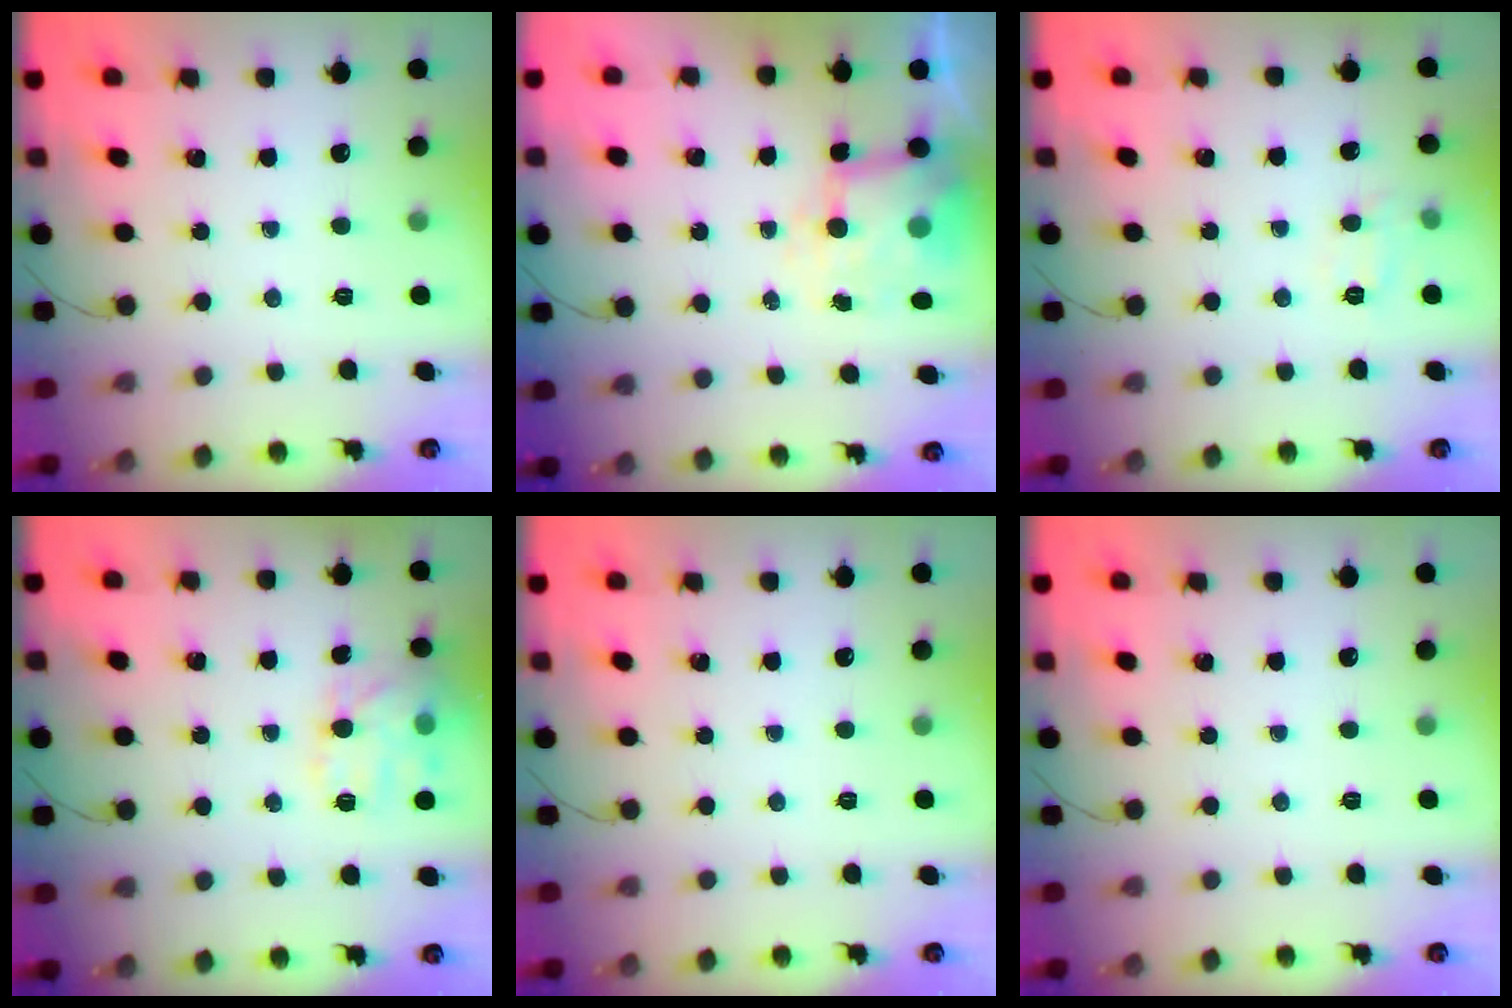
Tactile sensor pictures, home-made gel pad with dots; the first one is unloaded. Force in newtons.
{"total": 6.2, "press": 6.2, "slide": 0.5}
{"total": 7.7, "press": 7.6, "slide": 1.6}
{"total": 13.9, "press": 13.9, "slide": 0.5}
{"total": 0.0}
{"total": 0.0}